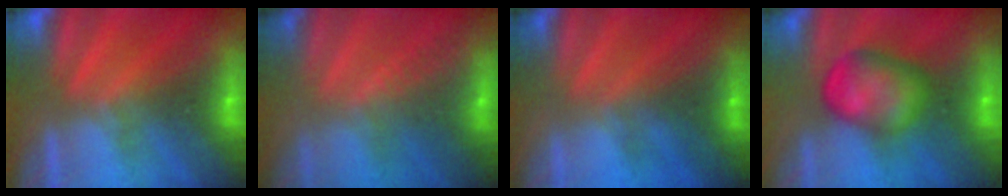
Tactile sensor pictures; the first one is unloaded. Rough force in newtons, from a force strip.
{"total": 3.2}
{"total": 2.2}
{"total": 8.0}